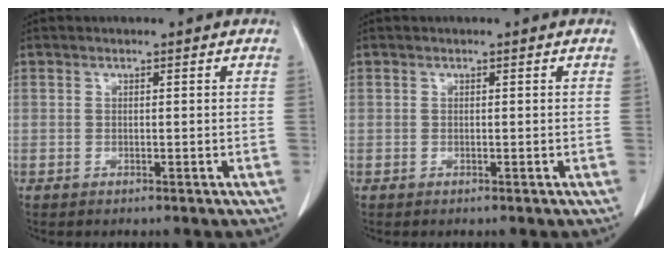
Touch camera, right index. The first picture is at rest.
{"total": 0.0}